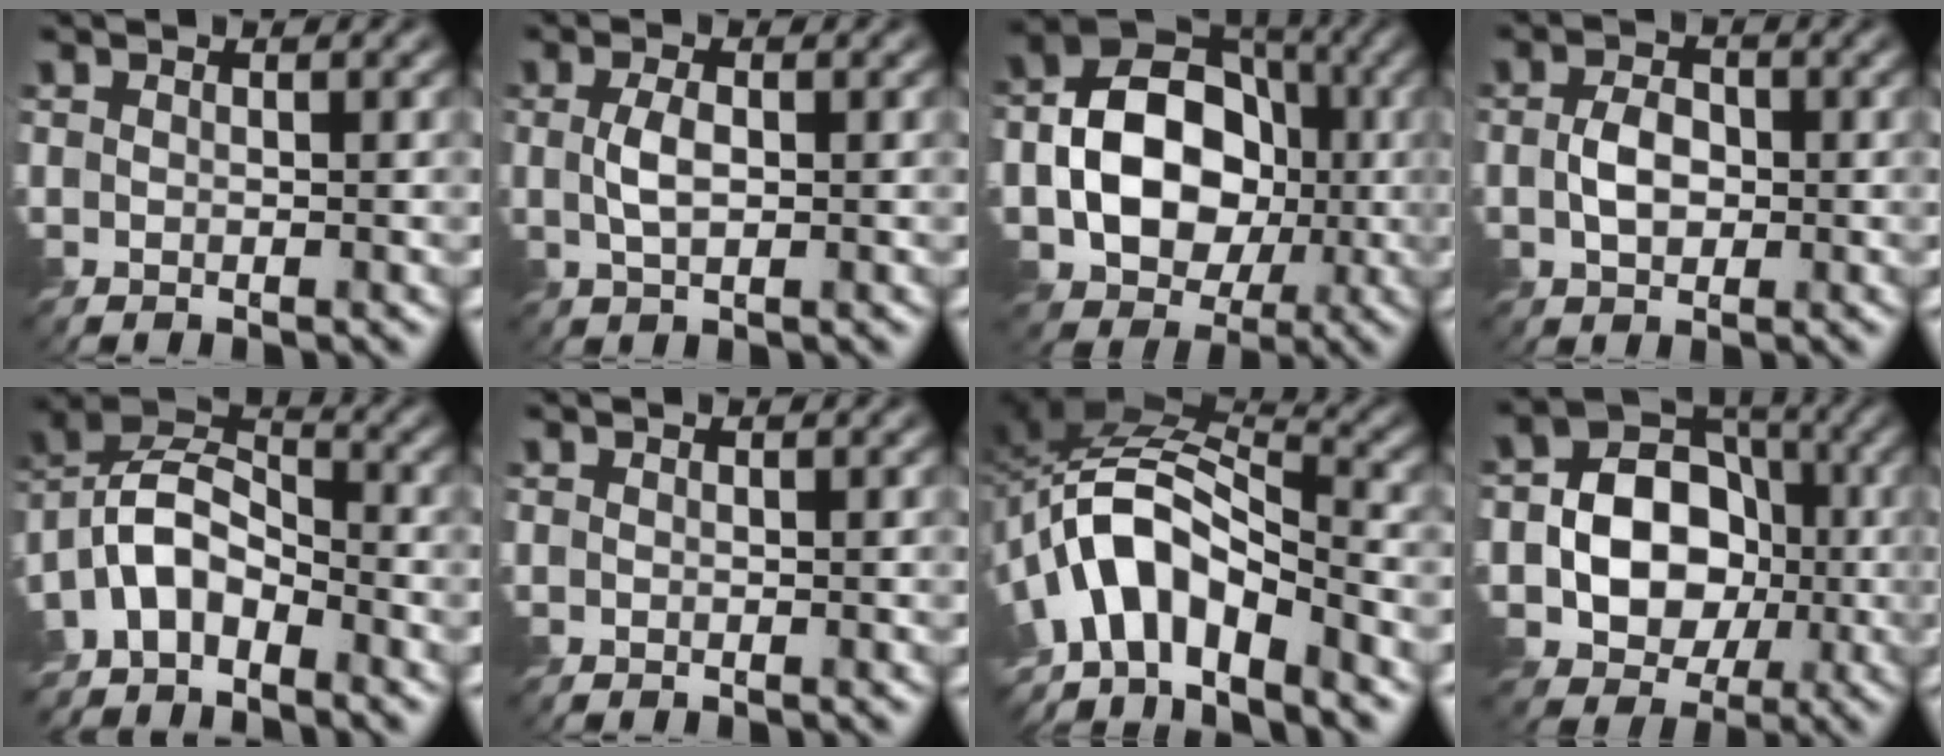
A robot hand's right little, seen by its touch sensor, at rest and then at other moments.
{"total": 2.1, "force": [0.1, 0.8, 2.0], "torque": [-0.046, 0.002, 0.002]}
{"total": 9.9, "force": [-0.9, 7.4, 6.5], "torque": [-0.101, 0.007, -0.024]}
{"total": 2.8, "force": [-0.2, 1.9, 2.1], "torque": [-0.044, 0.001, -0.006]}
{"total": 5.8, "force": [-3.9, 2.8, 3.3], "torque": [-0.067, 0.011, -0.087]}
{"total": 0.0}
{"total": 9.4, "force": [-5.3, 4.4, 6.4], "torque": [-0.103, 0.010, -0.104]}
{"total": 8.9, "force": [-1.0, 7.4, 5.0], "torque": [-0.054, 0.007, -0.030]}